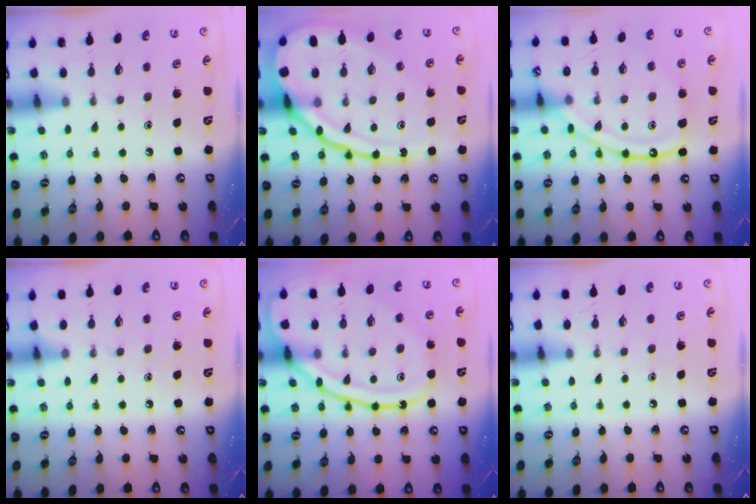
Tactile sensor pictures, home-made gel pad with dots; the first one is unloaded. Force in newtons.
{"total": 20.5, "press": 20.4, "slide": 1.9}
{"total": 14.7, "press": 14.7, "slide": 1.3}
{"total": 3.7, "press": 3.6, "slide": 0.5}
{"total": 18.0, "press": 17.9, "slide": 1.4}
{"total": 2.3, "press": 2.3, "slide": 0.4}